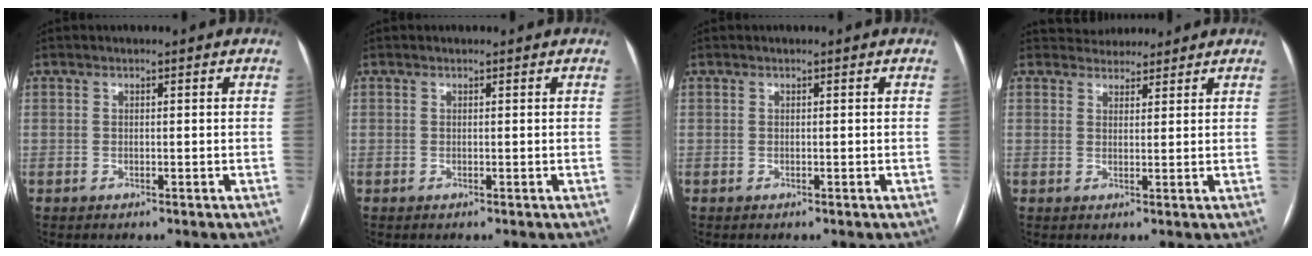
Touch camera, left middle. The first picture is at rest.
{"total": 0.0}
{"total": 0.0}
{"total": 4.3, "force": [4.0, 1.7, 0.1], "torque": [0.002, 0.018, 0.058]}